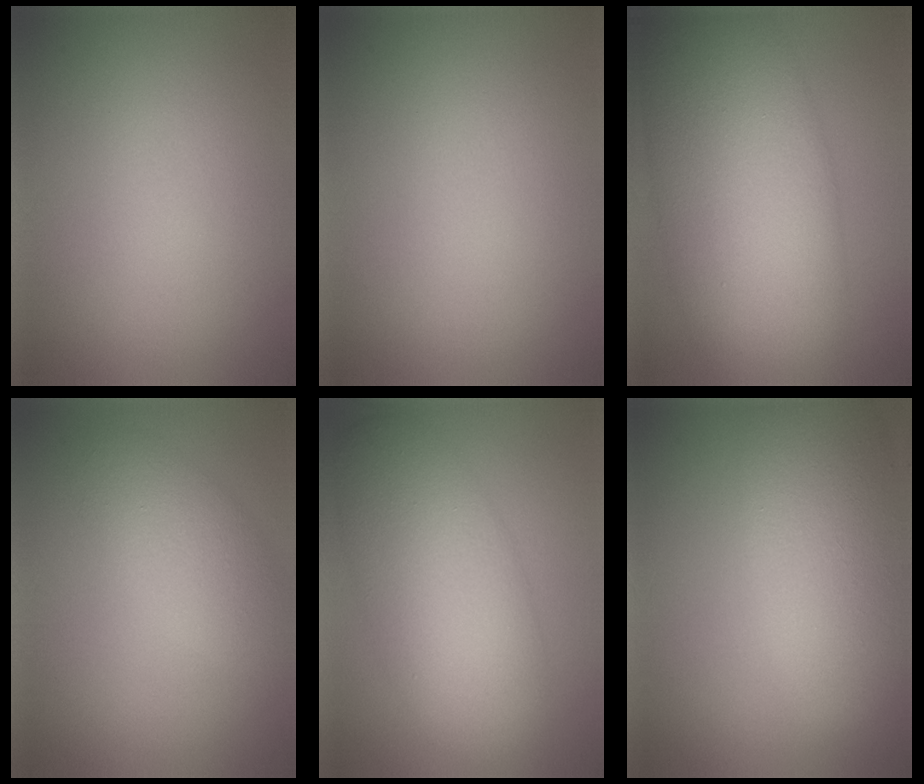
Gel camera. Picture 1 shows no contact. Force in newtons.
{"total": 0.0}
{"total": 13.4, "press": 13.4, "slide": 0.3}
{"total": 3.4, "press": 3.4, "slide": 0.2}
{"total": 8.3, "press": 8.3, "slide": 0.2}
{"total": 9.7, "press": 9.7, "slide": 0.6}